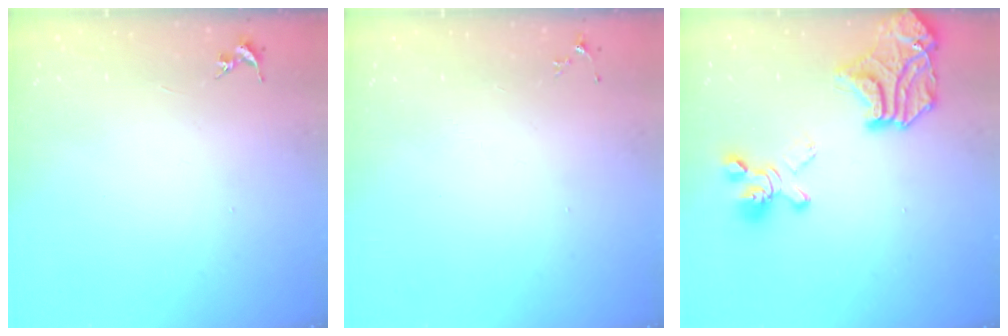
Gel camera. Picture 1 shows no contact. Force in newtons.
{"total": 3.5, "press": 3.5, "slide": 0.5}
{"total": 25.0, "press": 24.9, "slide": 2.6}